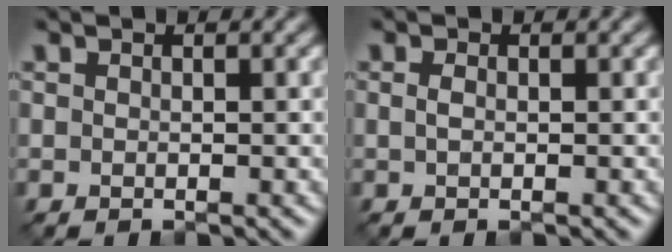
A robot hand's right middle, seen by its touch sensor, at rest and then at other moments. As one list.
[{"total": 0.6, "force": [0.1, 0.2, 0.5], "torque": [-0.015, 0.005, 0.003]}]